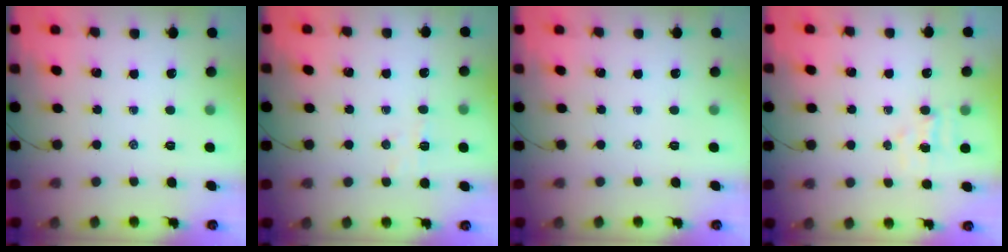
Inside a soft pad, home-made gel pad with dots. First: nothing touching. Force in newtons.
{"total": 4.1, "press": 3.9, "slide": 1.2}
{"total": 0.0}
{"total": 4.3, "press": 4.2, "slide": 0.9}